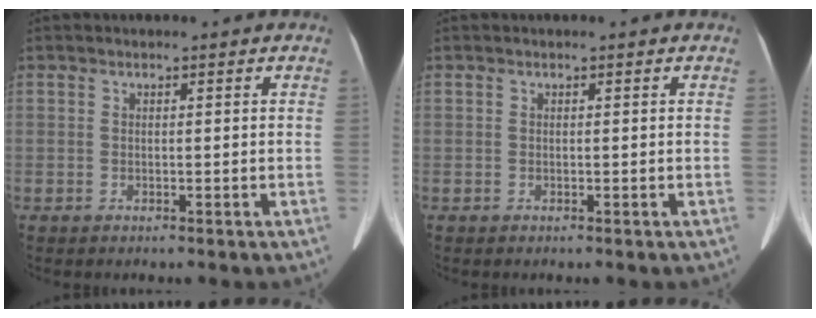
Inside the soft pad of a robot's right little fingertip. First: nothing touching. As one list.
[{"total": 0.0}]